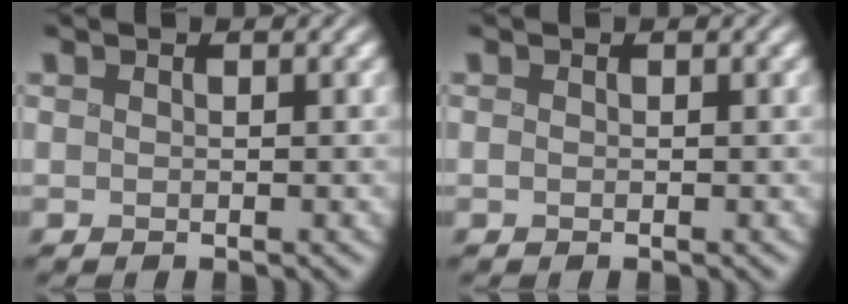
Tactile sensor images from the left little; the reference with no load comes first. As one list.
[{"total": 0.0}]